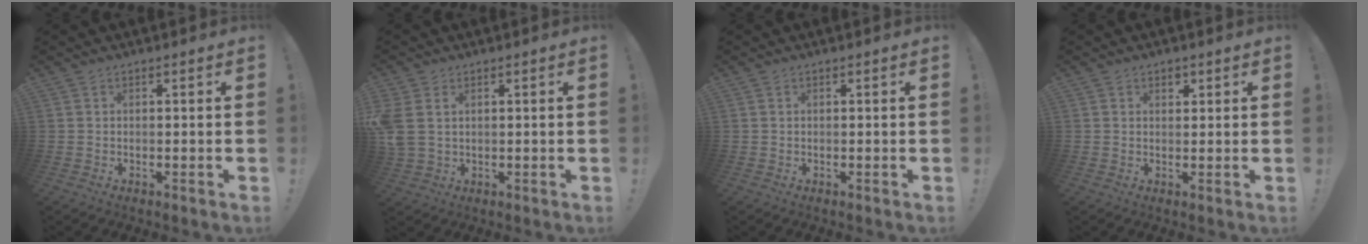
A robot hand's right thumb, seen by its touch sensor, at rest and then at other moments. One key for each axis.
{"total": 5.4, "fx": 1.6, "fy": 3.8, "fz": 3.5, "tx": -0.078, "ty": -0.002, "tz": 0.035}
{"total": 0.0}
{"total": 2.4, "fx": 1.3, "fy": 1.8, "fz": 0.8, "tx": 0.000, "ty": -0.007, "tz": 0.019}